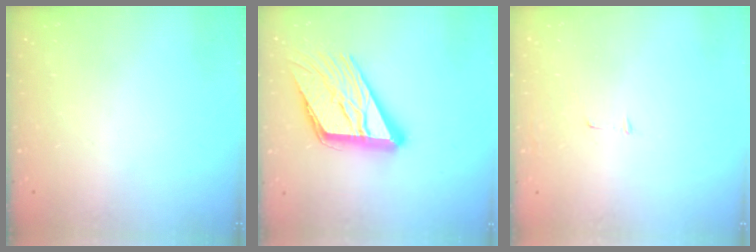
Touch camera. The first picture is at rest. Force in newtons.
{"total": 19.0, "press": 18.9, "slide": 1.9}
{"total": 3.7, "press": 3.7, "slide": 0.3}